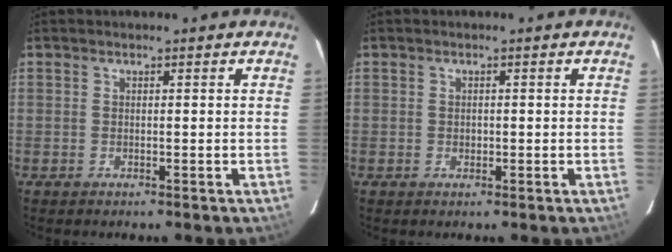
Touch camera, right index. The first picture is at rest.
{"total": 0.7, "force": [-0.1, 0.6, 0.3], "torque": [-0.002, 0.002, 0.000]}